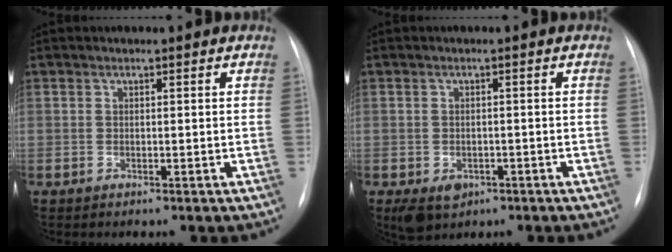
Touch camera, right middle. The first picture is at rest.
{"total": 5.2, "force": [-2.6, 3.8, 2.2], "torque": [-0.039, -0.003, -0.029]}